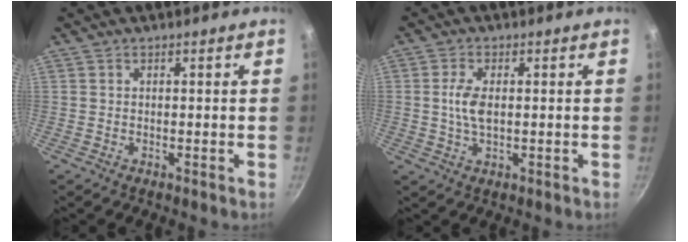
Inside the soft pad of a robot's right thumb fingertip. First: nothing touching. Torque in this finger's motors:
{"motor_torque": [0.87, 1.14, 0.77, -0.35, 0.04]}